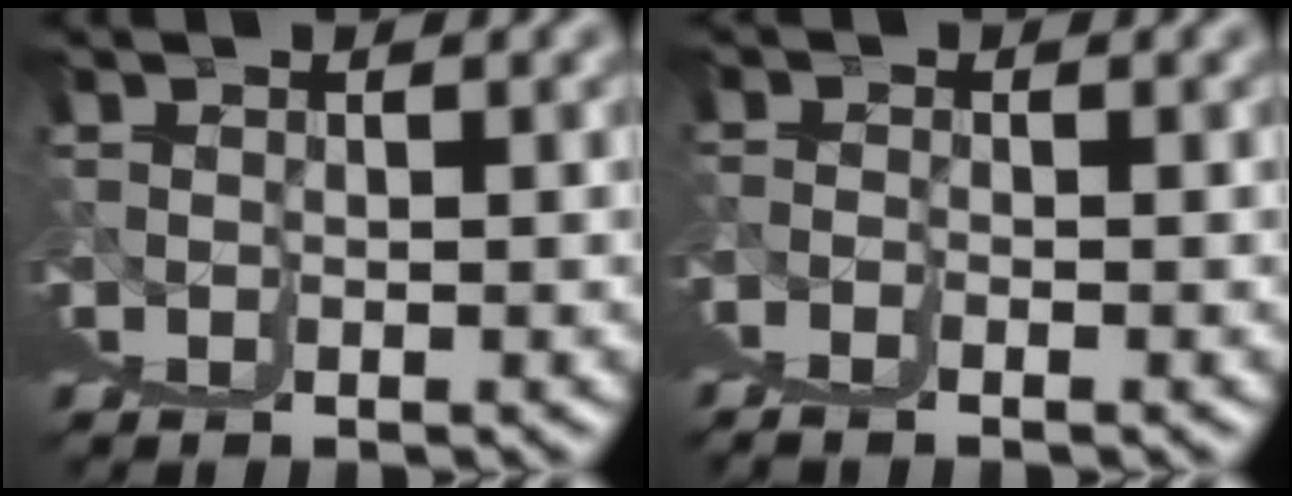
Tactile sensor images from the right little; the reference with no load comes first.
{"total": 0.9, "force": [-0.1, -0.4, 0.8], "torque": [-0.010, 0.009, 0.001]}